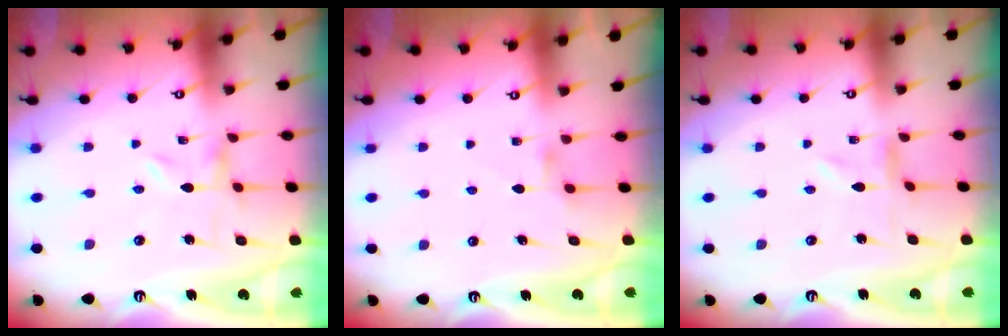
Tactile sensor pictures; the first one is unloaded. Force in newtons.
{"total": 3.0, "press": 3.0, "slide": 0.4}
{"total": 0.0}